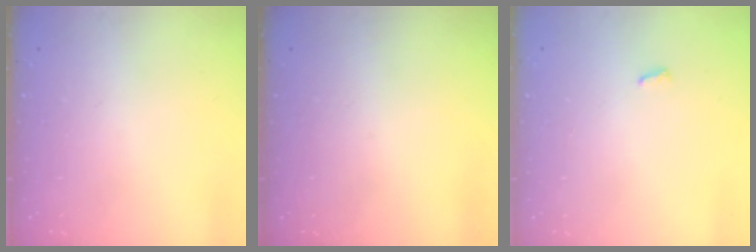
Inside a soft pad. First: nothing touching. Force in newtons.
{"total": 0.0}
{"total": 2.8, "press": 2.8, "slide": 0.5}